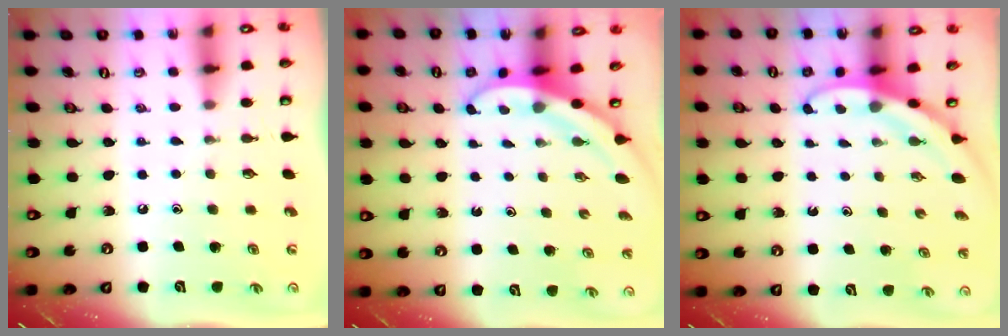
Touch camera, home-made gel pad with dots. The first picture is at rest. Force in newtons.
{"total": 3.5, "press": 3.5, "slide": 0.1}
{"total": 3.3, "press": 3.3, "slide": 0.1}